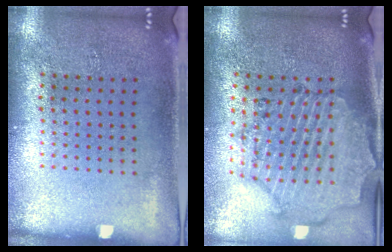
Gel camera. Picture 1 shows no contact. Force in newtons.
{"total": 1.6, "press": 1.6, "slide": 0.4}